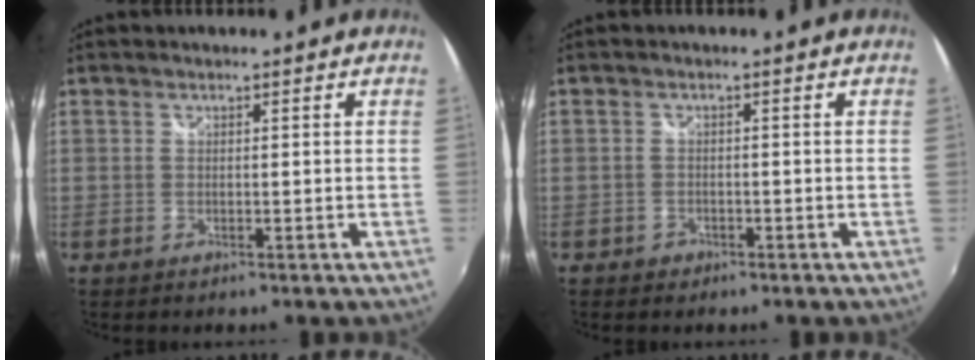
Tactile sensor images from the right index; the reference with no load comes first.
{"total": 2.0, "force": [-1.2, 1.5, 0.3], "torque": [-0.011, 0.000, -0.018]}